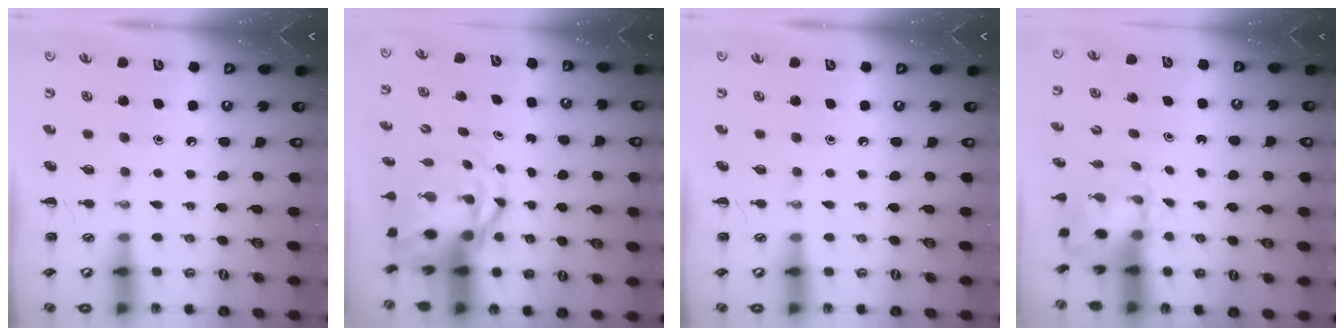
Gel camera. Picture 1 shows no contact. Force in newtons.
{"total": 7.4, "press": 7.1, "slide": 2.1}
{"total": 0.0}
{"total": 2.1, "press": 2.0, "slide": 0.7}